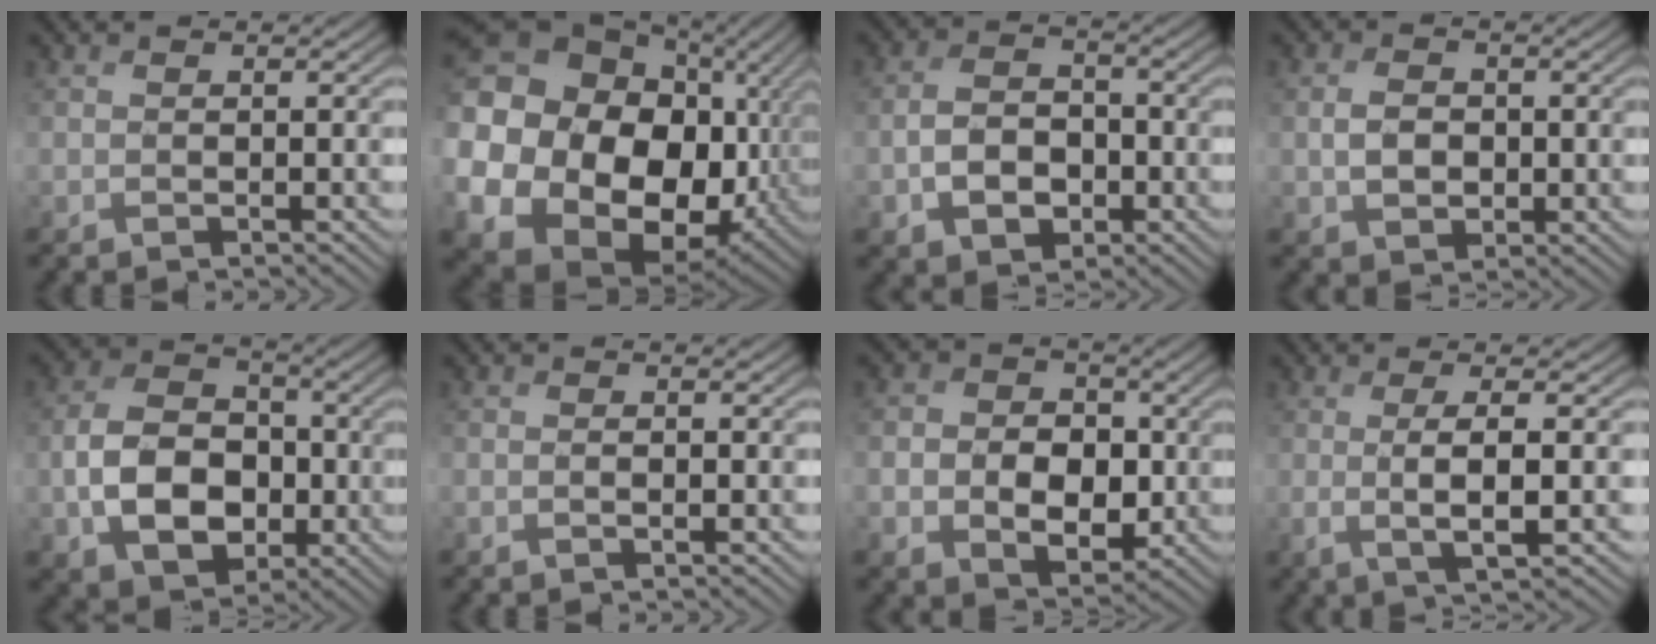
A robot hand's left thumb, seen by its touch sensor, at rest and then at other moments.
{"total": 23.6, "force": [0.0, 19.5, 13.3], "torque": [-0.339, -0.051, 0.010]}
{"total": 6.1, "force": [-2.5, 4.2, 3.6], "torque": [-0.072, -0.006, -0.050]}
{"total": 3.6, "force": [-0.6, 2.7, 2.3], "torque": [-0.045, -0.004, -0.015]}
{"total": 10.1, "force": [-2.7, 7.4, 6.2], "torque": [-0.129, -0.008, -0.058]}
{"total": 1.1, "force": [-0.8, 0.3, 0.6], "torque": [-0.006, 0.001, -0.018]}
{"total": 8.1, "force": [-1.8, 6.4, 4.6], "torque": [-0.084, -0.014, -0.043]}
{"total": 4.8, "force": [-0.5, 0.7, 4.7], "torque": [-0.092, 0.006, -0.012]}